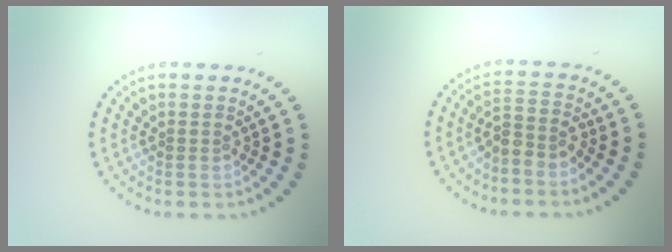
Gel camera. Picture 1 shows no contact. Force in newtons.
{"total": 2.1, "press": 1.6, "slide": 1.2}